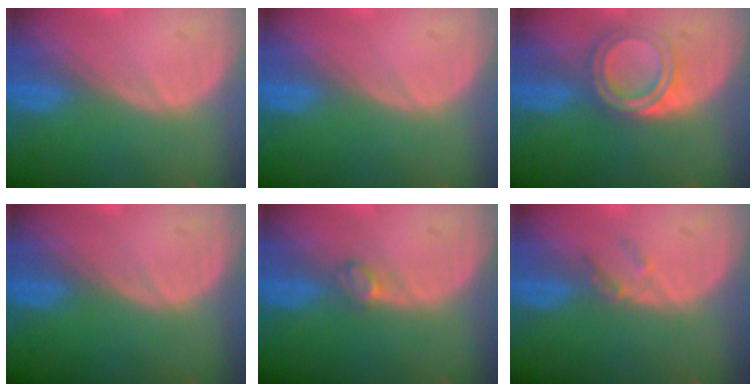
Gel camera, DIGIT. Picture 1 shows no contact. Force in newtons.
{"total": 0.0}
{"total": 5.3, "press": 4.9, "slide": 2.1}
{"total": 0.0}
{"total": 1.6, "press": 1.6, "slide": 0.2}
{"total": 1.8, "press": 1.6, "slide": 0.8}